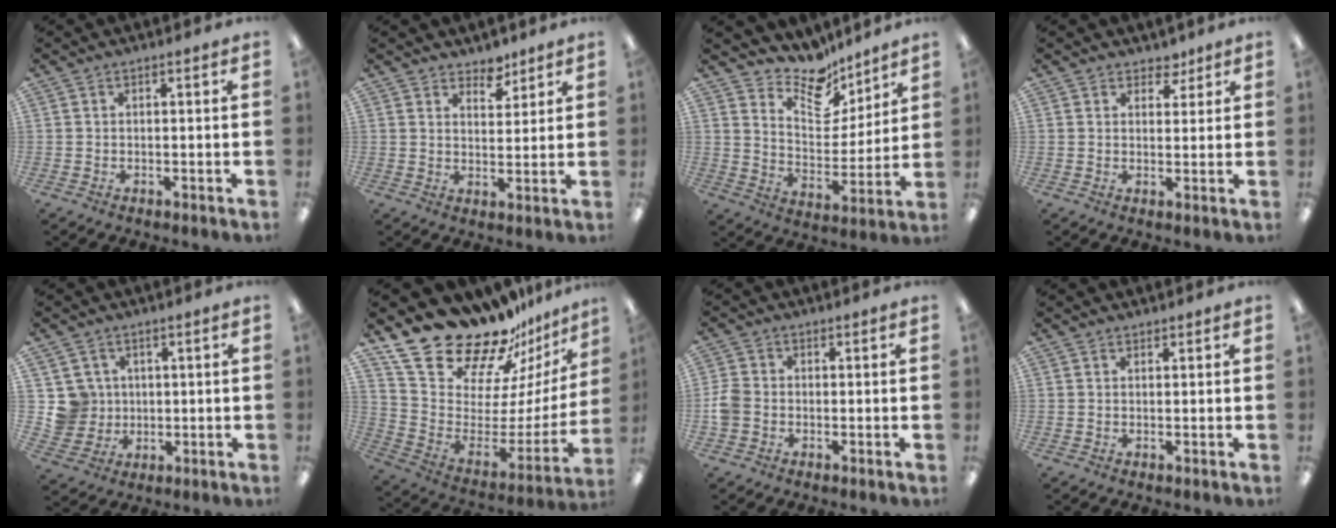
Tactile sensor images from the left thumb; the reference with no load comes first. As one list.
[{"total": 4.9, "force": [4.3, 2.3, 0.6], "torque": [0.000, -0.028, 0.077]}, {"total": 12.6, "force": [10.9, 5.0, 3.9], "torque": [-0.081, -0.082, 0.204]}, {"total": 3.7, "force": [2.9, 2.2, 0.8], "torque": [0.002, -0.016, 0.048]}, {"total": 6.5, "force": [1.8, 6.2, 0.4], "torque": [-0.010, 0.001, 0.040]}, {"total": 24.5, "force": [20.6, 8.9, 9.8], "torque": [-0.173, -0.164, 0.379]}, {"total": 4.4, "force": [-0.8, 3.6, 2.3], "torque": [-0.043, 0.009, -0.014]}, {"total": 0.6, "force": [0.6, 0.2, -0.1], "torque": [0.000, -0.001, 0.012]}]